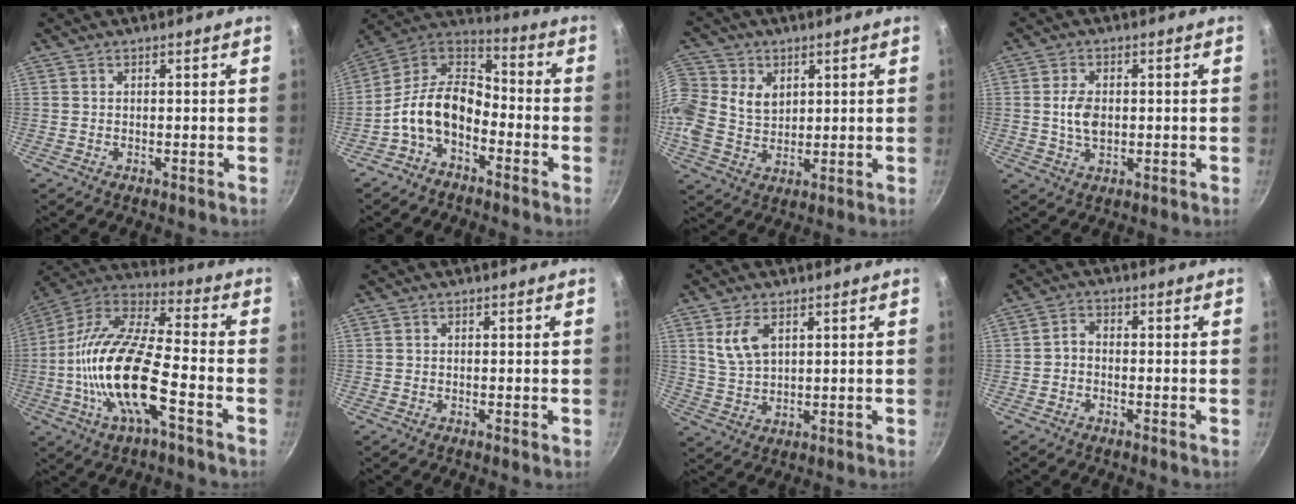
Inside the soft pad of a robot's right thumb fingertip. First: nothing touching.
{"total": 13.5, "force": [-5.0, 8.4, 9.2], "torque": [-0.155, 0.070, -0.119]}
{"total": 11.2, "force": [2.7, 9.2, 5.7], "torque": [-0.126, 0.004, 0.046]}
{"total": 5.1, "force": [0.1, 3.2, 3.9], "torque": [-0.068, 0.000, 0.001]}
{"total": 20.4, "force": [-5.7, 7.1, 18.2], "torque": [-0.349, 0.039, -0.127]}
{"total": 0.0}
{"total": 6.5, "force": [2.7, 3.6, 4.7], "torque": [-0.086, -0.015, 0.060]}
{"total": 2.3, "force": [-1.0, 1.5, 1.4], "torque": [-0.027, 0.018, -0.026]}